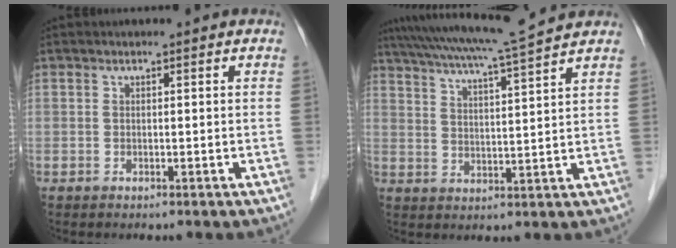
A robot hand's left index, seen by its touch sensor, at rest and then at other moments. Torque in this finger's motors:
{"motor_torque": [0.17, -0.23, 0.28, 0.16]}